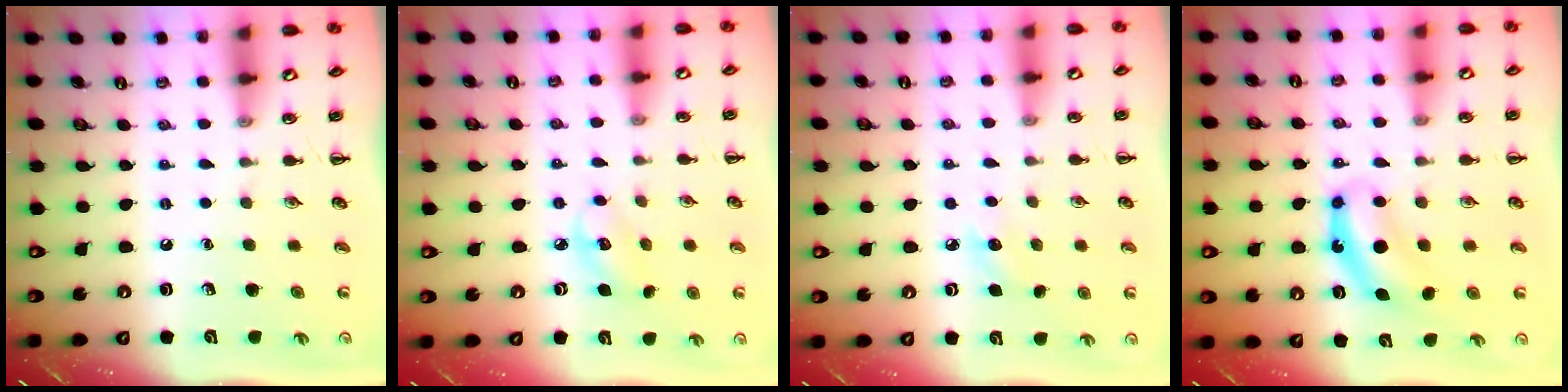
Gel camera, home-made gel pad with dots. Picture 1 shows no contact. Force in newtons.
{"total": 5.3, "press": 5.2, "slide": 0.9}
{"total": 6.6, "press": 6.3, "slide": 1.7}
{"total": 7.3, "press": 7.3, "slide": 0.3}